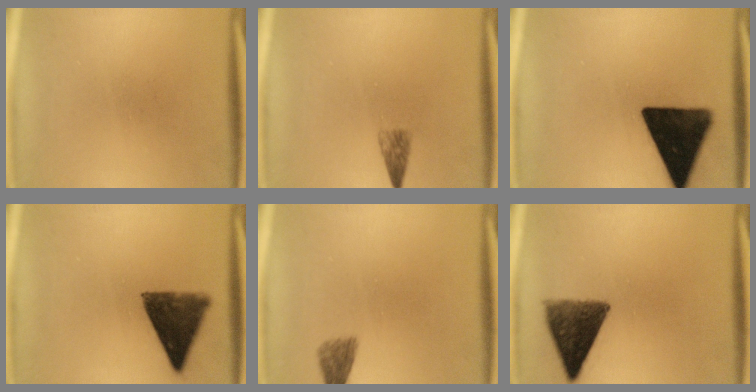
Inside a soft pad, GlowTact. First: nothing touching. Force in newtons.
{"total": 2.0}
{"total": 16.8}
{"total": 10.3}
{"total": 2.4}
{"total": 9.5}